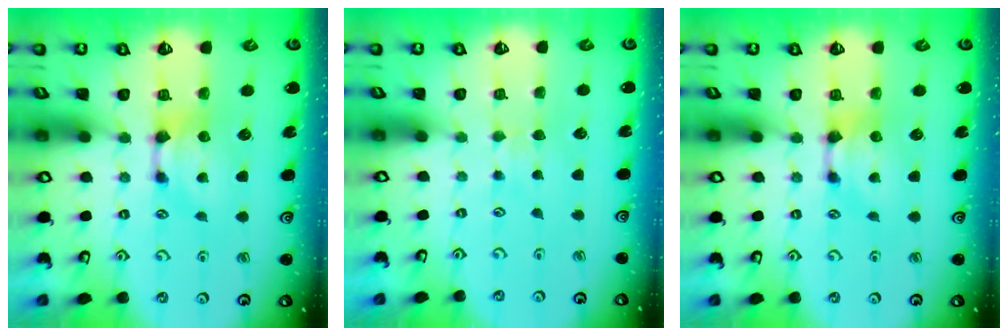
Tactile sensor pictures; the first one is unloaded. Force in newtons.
{"total": 2.6, "press": 2.6, "slide": 0.4}
{"total": 0.0}